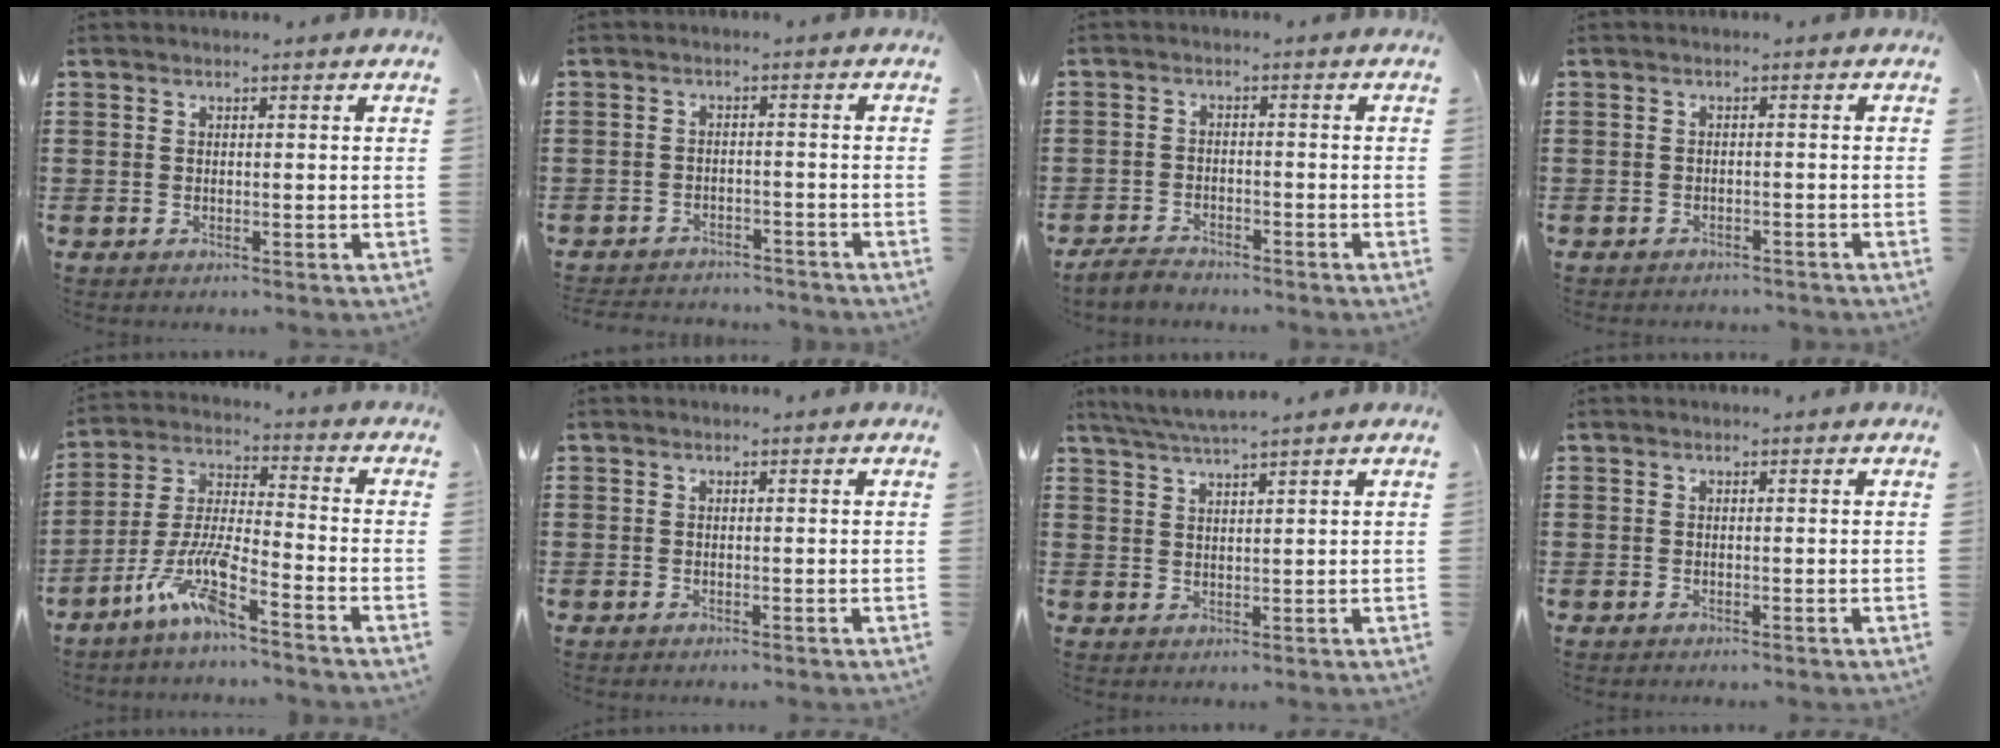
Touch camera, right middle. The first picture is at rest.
{"total": 2.9, "force": [-2.9, 0.5, -0.1], "torque": [-0.004, -0.003, -0.061]}
{"total": 2.9, "force": [-2.8, 0.8, 0.2], "torque": [-0.016, 0.002, -0.061]}
{"total": 1.3, "force": [-1.3, 0.3, -0.1], "torque": [-0.003, 0.000, -0.027]}
{"total": 9.1, "force": [-6.3, 1.1, 6.5], "torque": [-0.154, -0.012, -0.124]}
{"total": 0.0}
{"total": 3.5, "force": [3.2, -0.5, 1.3], "torque": [-0.036, -0.006, 0.059]}
{"total": 0.0}